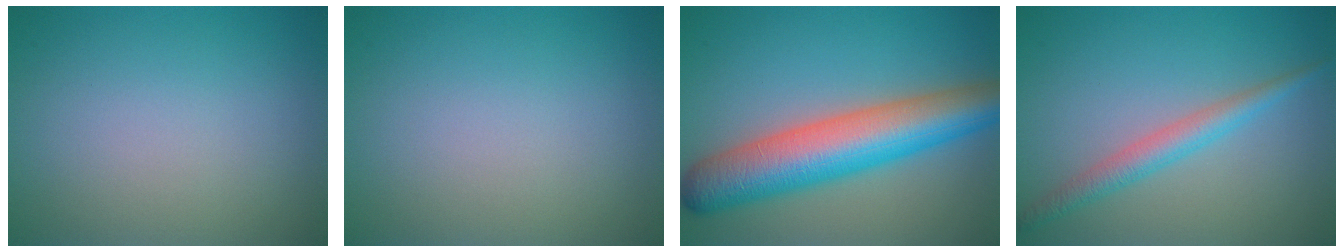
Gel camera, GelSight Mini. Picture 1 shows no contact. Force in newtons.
{"total": 0.0}
{"total": 9.6, "press": 9.6, "slide": 0.3}
{"total": 2.6, "press": 2.6, "slide": 0.0}